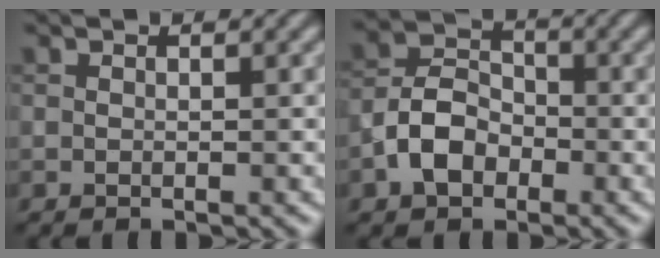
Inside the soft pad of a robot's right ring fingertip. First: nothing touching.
{"total": 4.6, "force": [-2.0, 3.3, 2.6], "torque": [-0.051, 0.007, -0.044]}